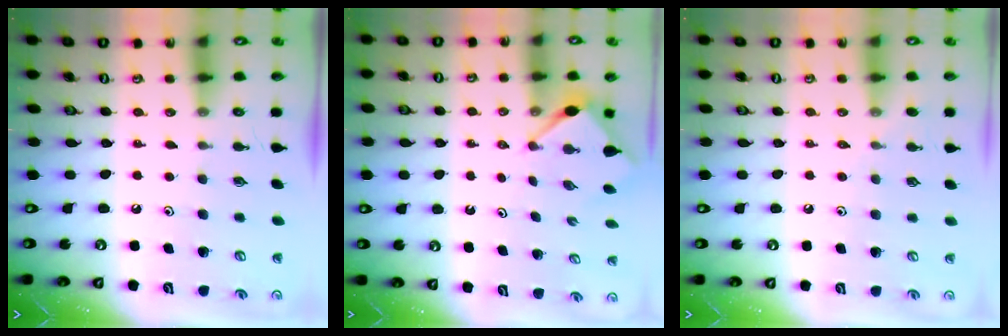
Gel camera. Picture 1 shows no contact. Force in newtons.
{"total": 3.4, "press": 3.4, "slide": 0.4}
{"total": 2.5, "press": 2.5, "slide": 0.5}